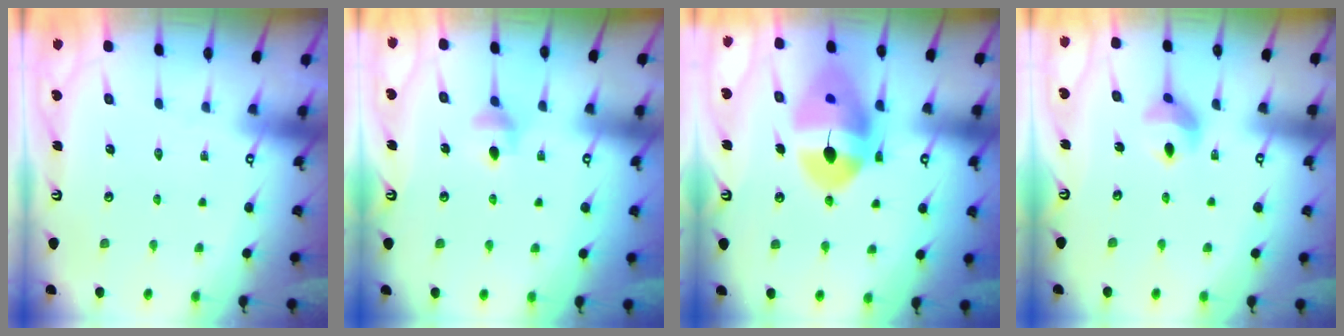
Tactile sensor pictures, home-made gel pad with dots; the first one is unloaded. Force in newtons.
{"total": 6.1, "press": 6.1, "slide": 0.9}
{"total": 15.2, "press": 15.0, "slide": 2.0}
{"total": 8.5, "press": 8.4, "slide": 1.0}